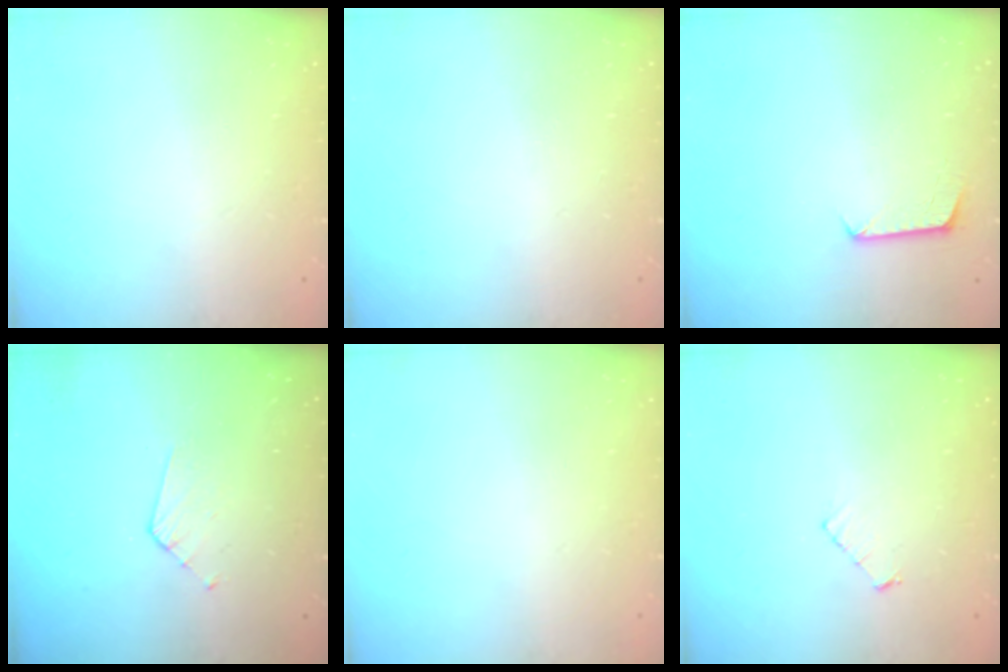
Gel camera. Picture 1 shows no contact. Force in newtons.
{"total": 0.0}
{"total": 8.8, "press": 8.8, "slide": 0.6}
{"total": 3.8, "press": 3.8, "slide": 0.3}
{"total": 0.0}
{"total": 3.4, "press": 3.4, "slide": 0.3}